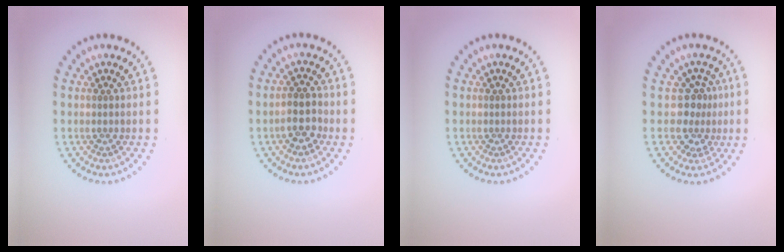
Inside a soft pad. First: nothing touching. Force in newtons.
{"total": 2.4, "press": 2.3, "slide": 0.8}
{"total": 0.0}
{"total": 2.8, "press": 2.0, "slide": 2.0}